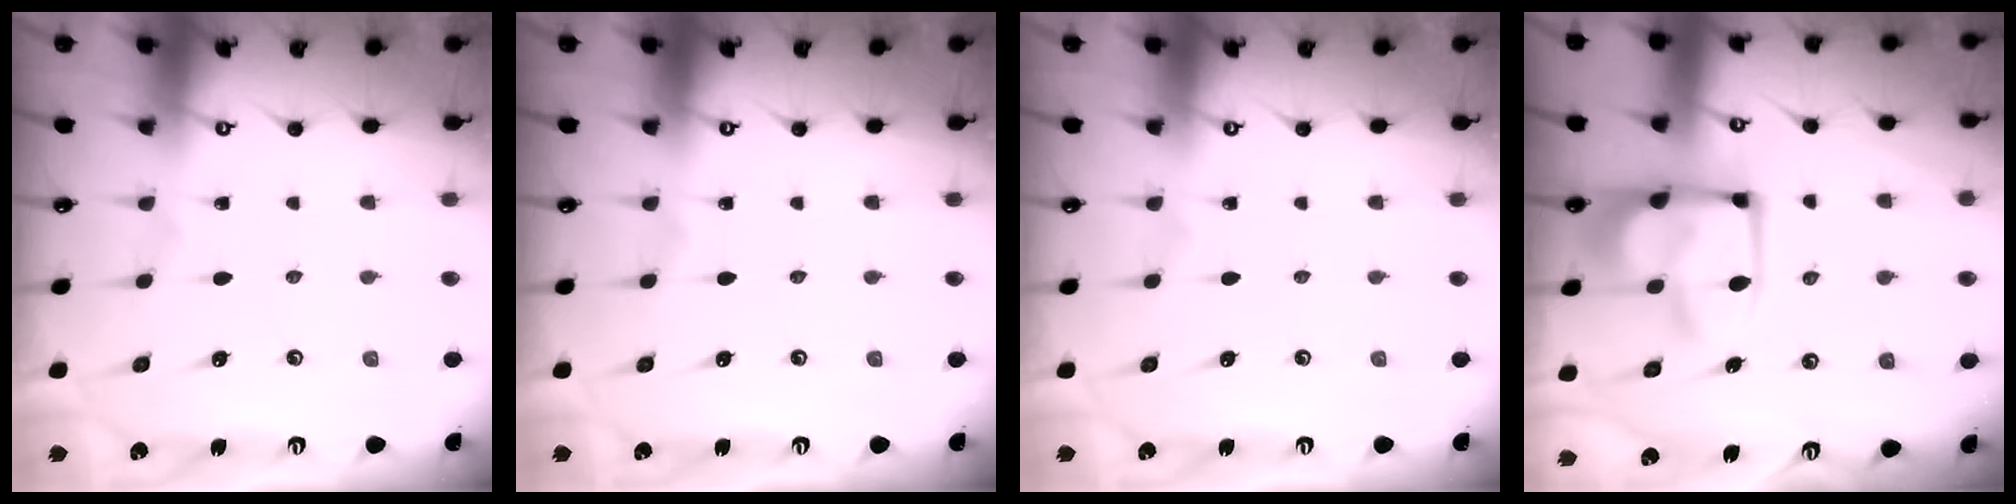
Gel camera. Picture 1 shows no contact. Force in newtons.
{"total": 0.0}
{"total": 0.0}
{"total": 12.6, "press": 12.6, "slide": 1.4}